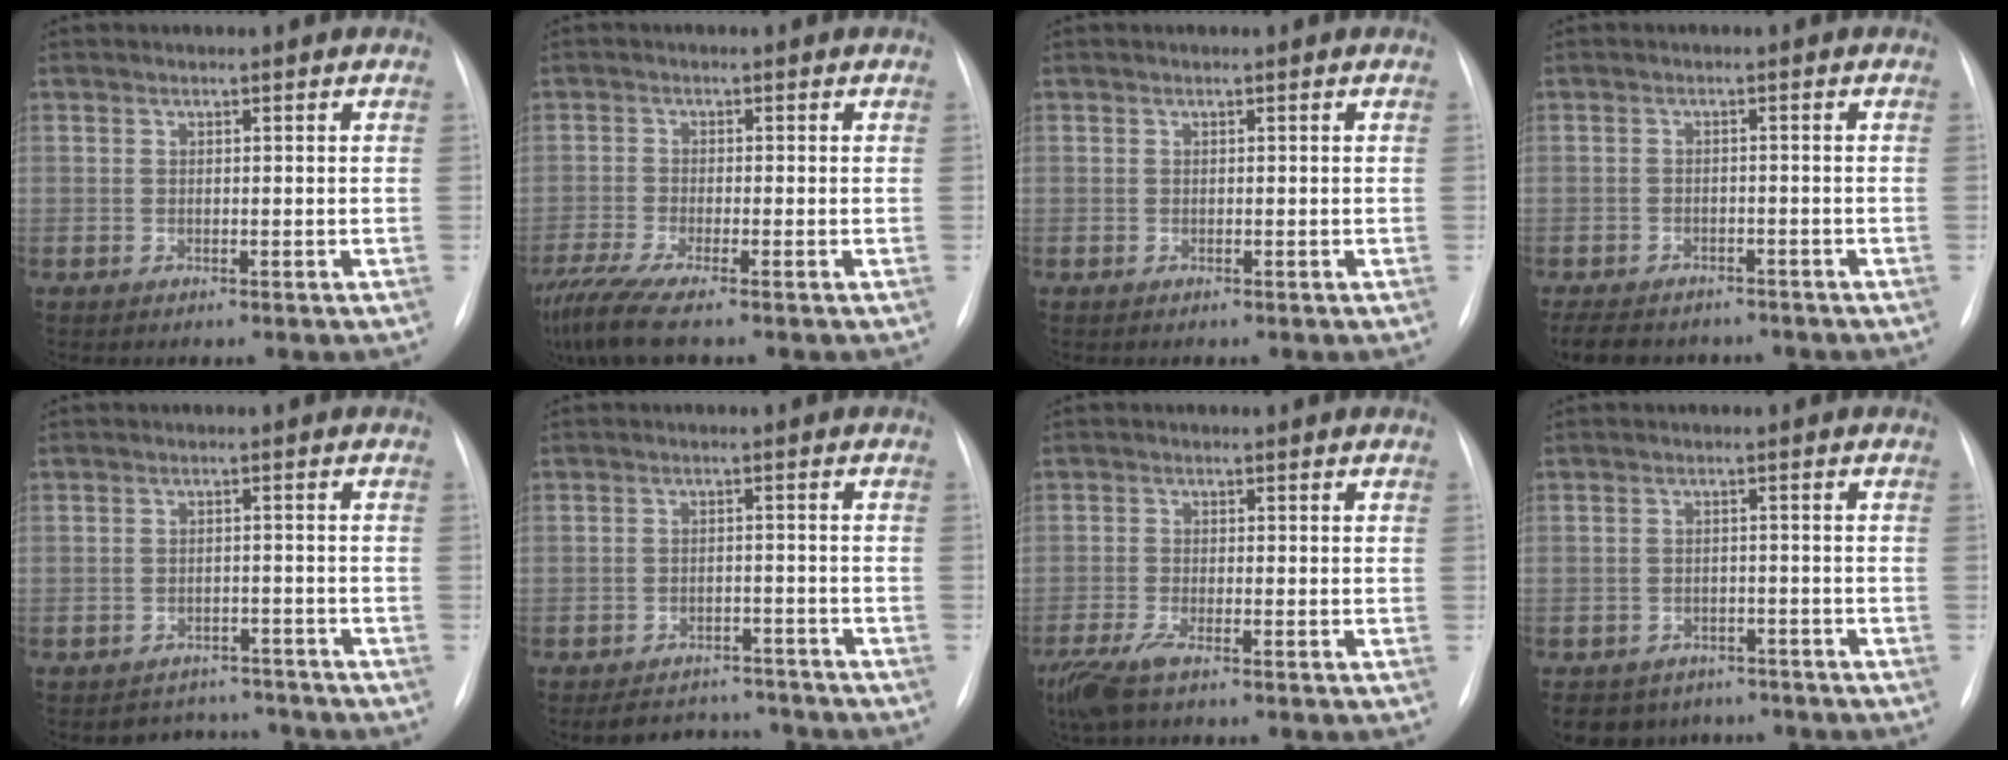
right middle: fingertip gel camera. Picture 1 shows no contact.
{"total": 7.5, "force": [-5.8, -0.1, 4.6], "torque": [-0.090, -0.023, -0.107]}
{"total": 0.0}
{"total": 10.3, "force": [-8.6, 4.4, 3.5], "torque": [-0.070, -0.002, -0.113]}
{"total": 4.8, "force": [-4.4, 1.8, -0.9], "torque": [0.014, 0.022, -0.059]}
{"total": 7.7, "force": [-7.2, 2.7, 0.9], "torque": [-0.002, 0.012, -0.095]}
{"total": 5.0, "force": [-3.4, 0.9, 3.6], "torque": [-0.082, -0.017, -0.065]}
{"total": 7.3, "force": [-5.7, 4.5, 0.7], "torque": [-0.009, 0.012, -0.071]}